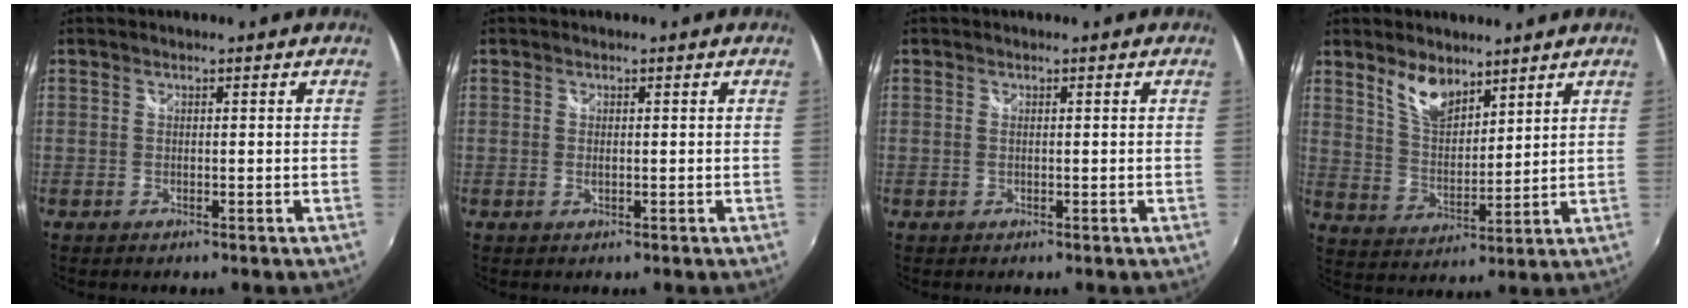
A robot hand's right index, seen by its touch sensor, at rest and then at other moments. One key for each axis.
{"total": 0.9, "fx": 0.0, "fy": 0.4, "fz": 0.8, "tx": -0.017, "ty": -0.001, "tz": -0.001}
{"total": 0.5, "fx": 0.1, "fy": 0.2, "fz": 0.5, "tx": -0.011, "ty": -0.001, "tz": 0.000}
{"total": 8.3, "fx": 5.8, "fy": 3.8, "fz": 4.5, "tx": -0.078, "ty": 0.006, "tz": 0.114}